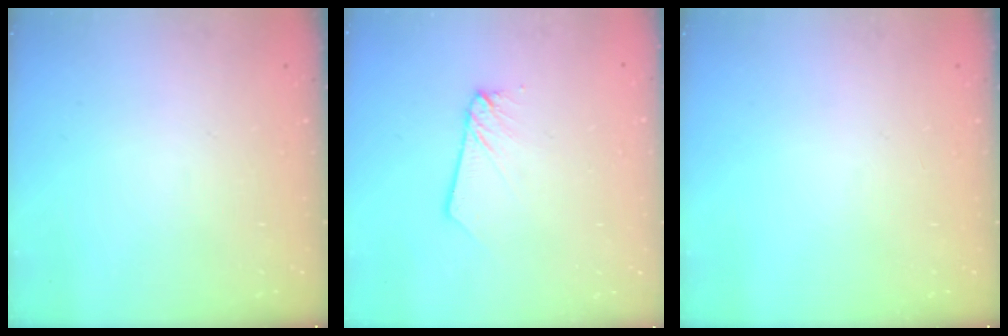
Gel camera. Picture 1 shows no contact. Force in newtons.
{"total": 2.6, "press": 2.6, "slide": 0.2}
{"total": 0.0}